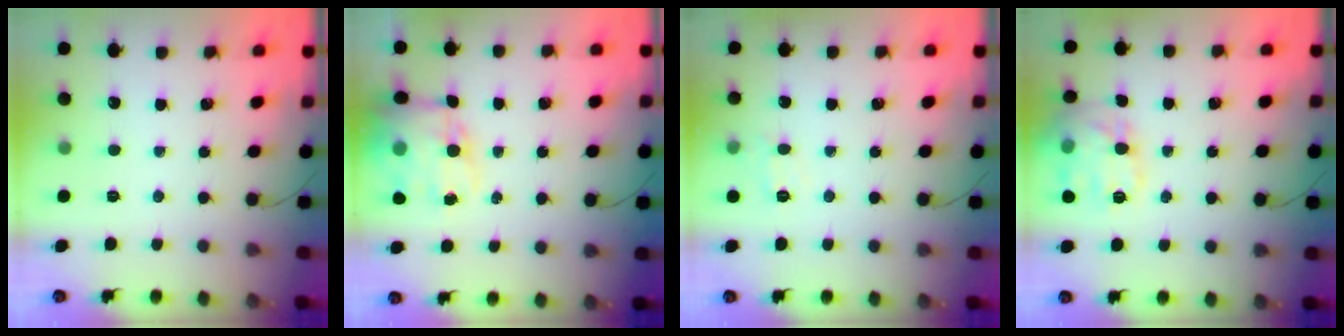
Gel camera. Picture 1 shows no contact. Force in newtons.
{"total": 14.9, "press": 14.5, "slide": 3.5}
{"total": 6.8, "press": 6.6, "slide": 1.6}
{"total": 15.4, "press": 15.4, "slide": 0.8}